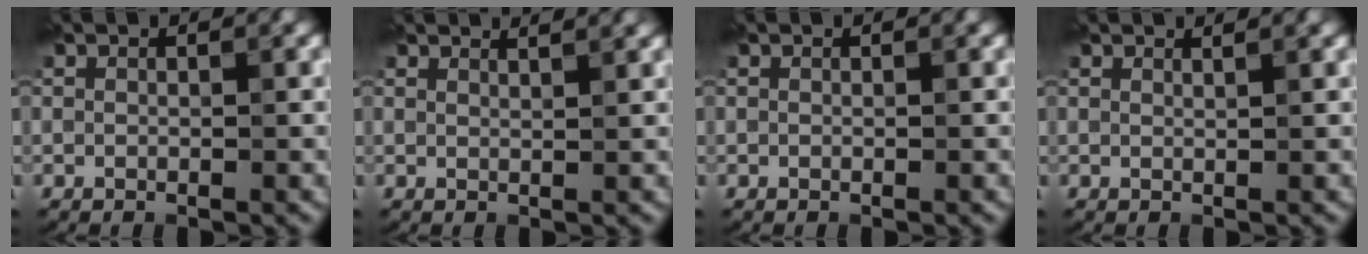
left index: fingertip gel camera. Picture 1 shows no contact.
{"total": 2.9, "force": [2.6, 0.8, 1.1], "torque": [0.002, 0.012, 0.015]}
{"total": 0.0}
{"total": 1.2, "force": [1.1, 0.3, 0.4], "torque": [0.001, 0.000, 0.008]}